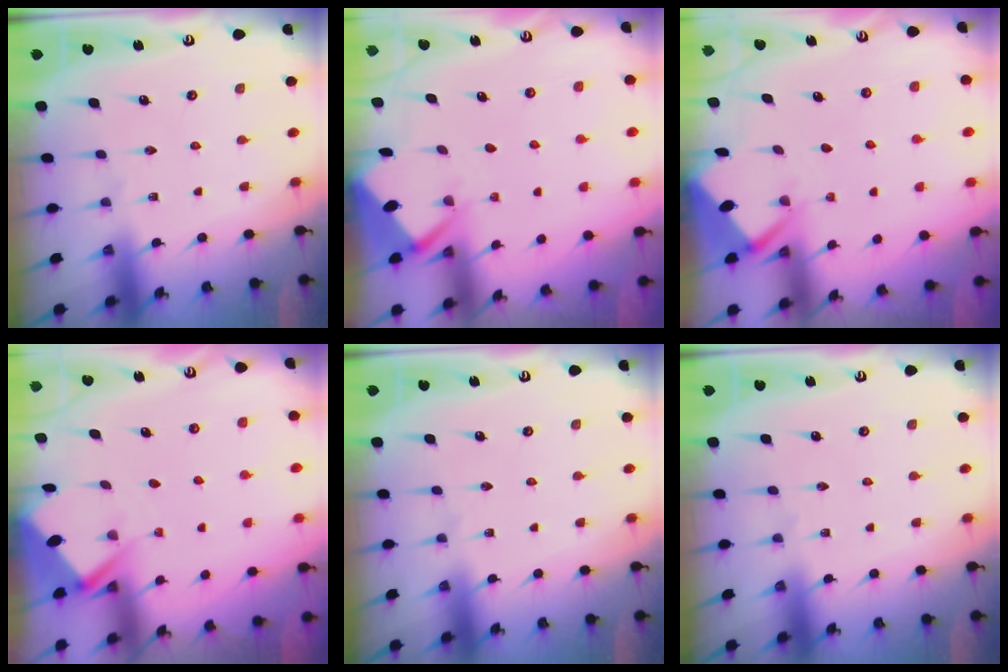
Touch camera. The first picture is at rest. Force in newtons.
{"total": 2.9, "press": 2.8, "slide": 0.4}
{"total": 2.9, "press": 2.8, "slide": 0.4}
{"total": 2.8, "press": 2.8, "slide": 0.4}
{"total": 0.0}
{"total": 0.0}